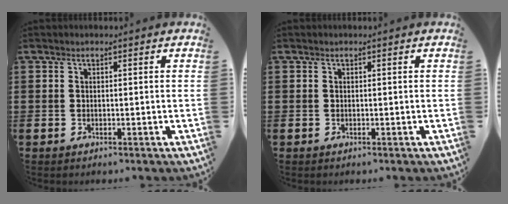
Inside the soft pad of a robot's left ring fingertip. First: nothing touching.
{"total": 0.0}